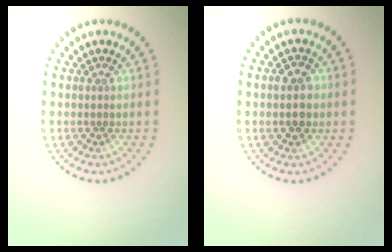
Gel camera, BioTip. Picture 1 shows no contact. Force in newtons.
{"total": 3.0, "press": 2.9, "slide": 0.3}